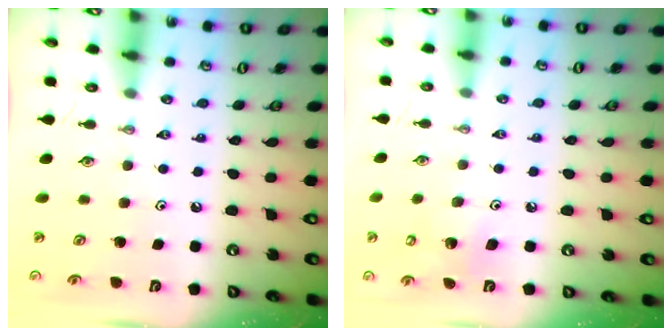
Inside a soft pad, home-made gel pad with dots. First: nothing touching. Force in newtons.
{"total": 6.1, "press": 6.1, "slide": 0.8}